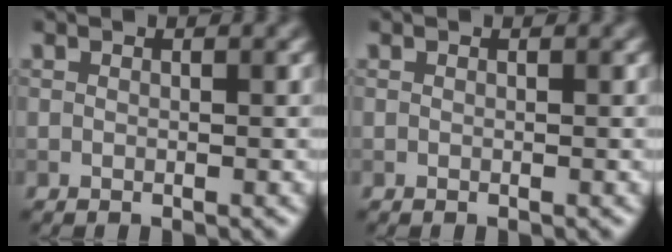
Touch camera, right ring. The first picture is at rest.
{"total": 0.0}